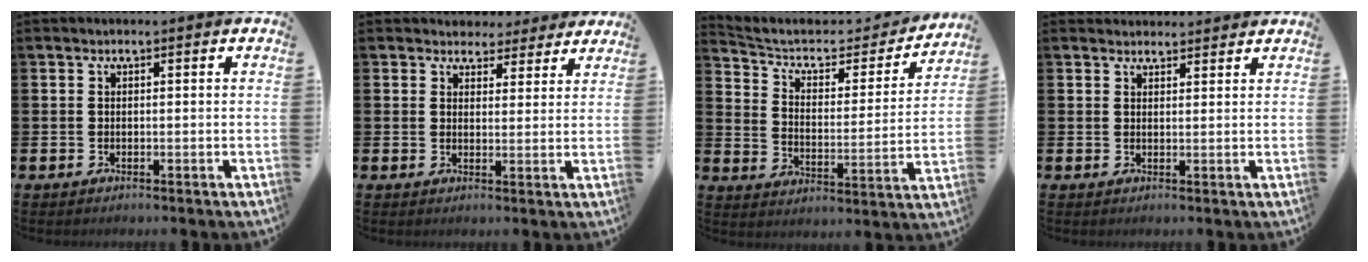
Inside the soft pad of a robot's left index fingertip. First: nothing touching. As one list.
[{"total": 3.8, "force": [3.4, 1.6, 0.0], "torque": [-0.008, -0.019, 0.061]}, {"total": 6.6, "force": [5.5, 2.8, 2.2], "torque": [-0.073, -0.042, 0.088]}, {"total": 2.1, "force": [2.1, 0.5, -0.2], "torque": [0.006, -0.010, 0.037]}]